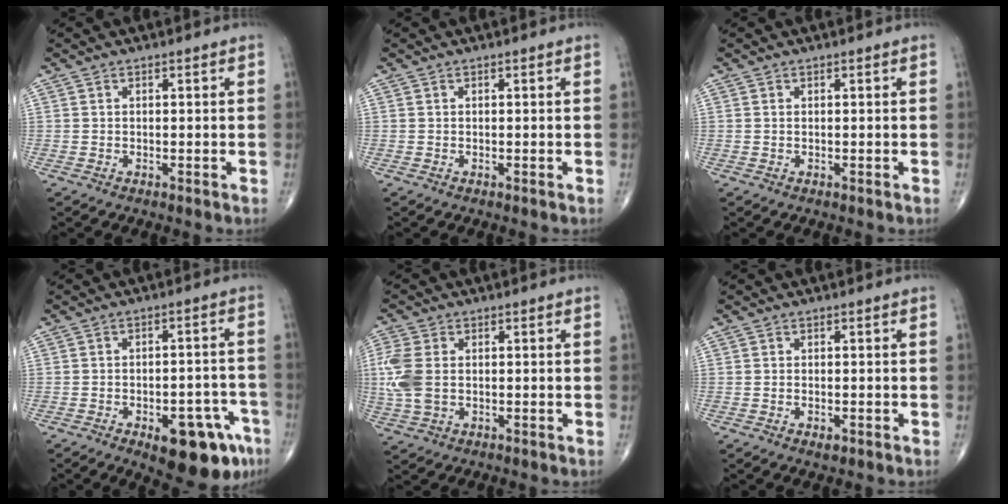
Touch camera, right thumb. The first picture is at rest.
{"total": 0.0}
{"total": 0.0}
{"total": 14.1, "force": [-7.4, 5.9, 10.4], "torque": [-0.096, 0.040, -0.089]}
{"total": 7.7, "force": [0.1, 4.9, 5.9], "torque": [-0.159, 0.003, 0.001]}
{"total": 1.4, "force": [-0.7, 0.7, 1.0], "torque": [-0.018, 0.001, -0.009]}